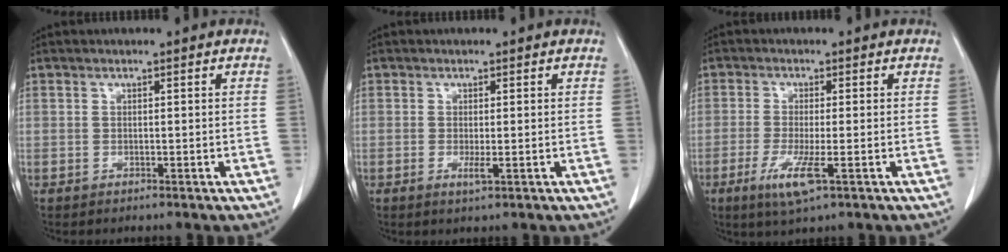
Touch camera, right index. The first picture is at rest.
{"total": 2.1, "force": [-0.5, 0.7, 1.9], "torque": [-0.036, -0.004, -0.005]}
{"total": 6.2, "force": [-2.7, 1.0, 5.6], "torque": [-0.114, -0.016, -0.044]}